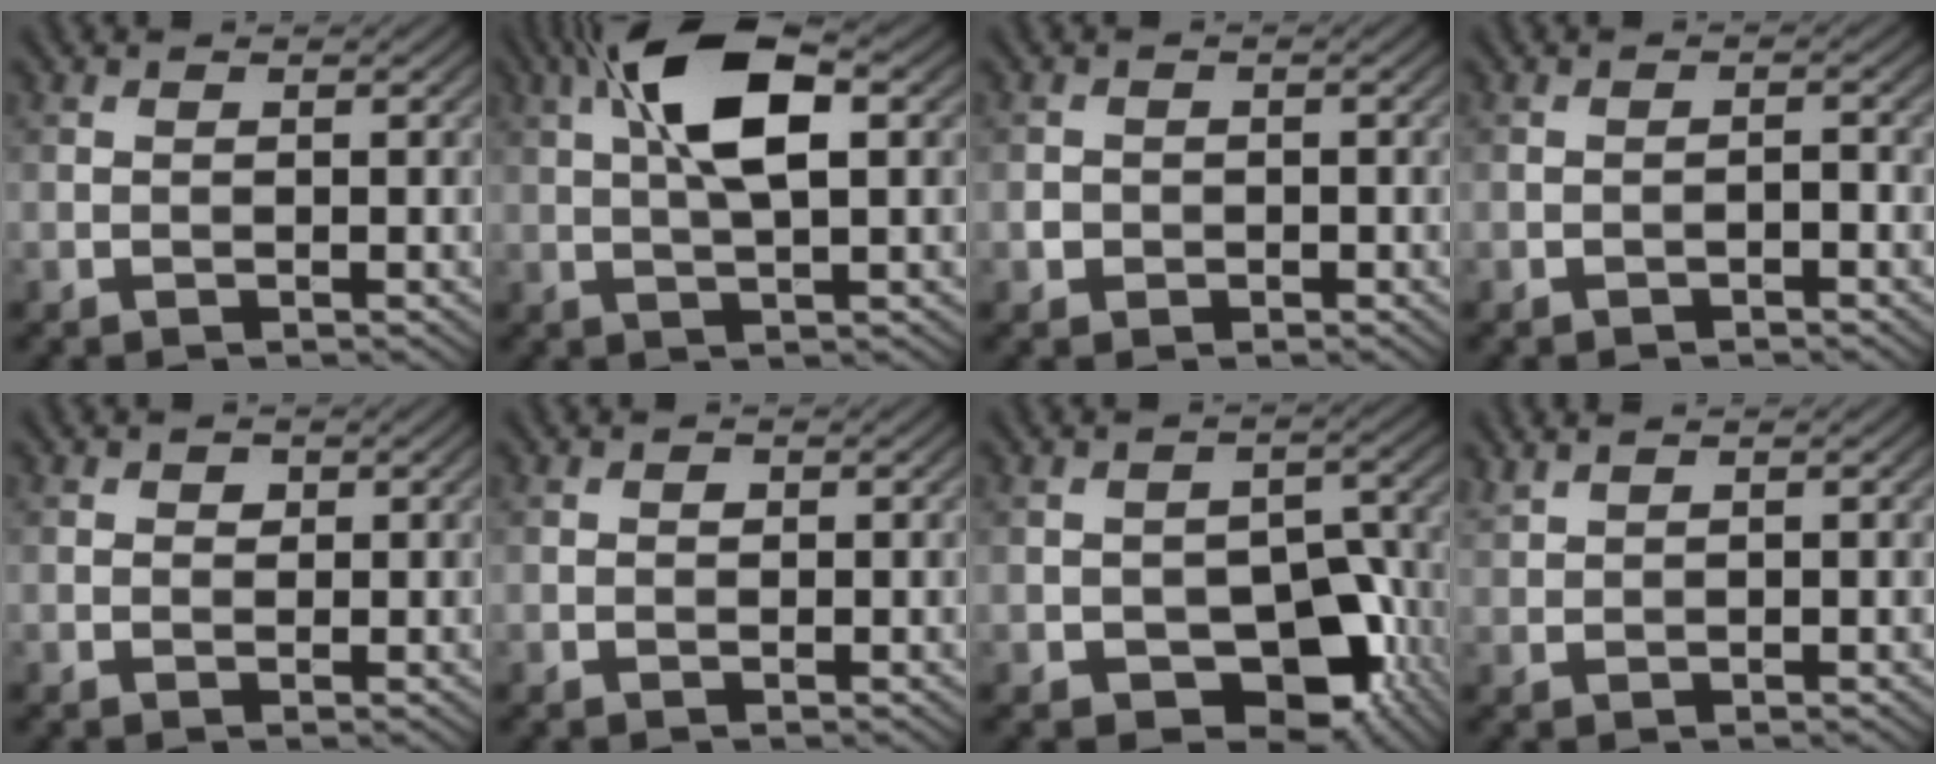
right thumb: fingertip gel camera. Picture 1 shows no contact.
{"total": 10.1, "force": [3.1, 3.5, 8.9], "torque": [-0.166, 0.020, 0.046]}
{"total": 1.5, "force": [-0.4, 1.4, 0.3], "torque": [0.000, -0.003, -0.012]}
{"total": 1.0, "force": [-0.7, 0.3, 0.7], "torque": [-0.009, 0.004, -0.014]}
{"total": 1.0, "force": [0.4, 0.8, 0.3], "torque": [-0.005, -0.002, 0.004]}
{"total": 0.6, "force": [0.1, 0.5, 0.2], "torque": [0.001, -0.004, -0.001]}
{"total": 10.2, "force": [-3.9, 6.5, 6.7], "torque": [-0.097, -0.016, -0.060]}
{"total": 1.4, "force": [1.3, 0.2, 0.6], "torque": [-0.020, 0.006, 0.031]}